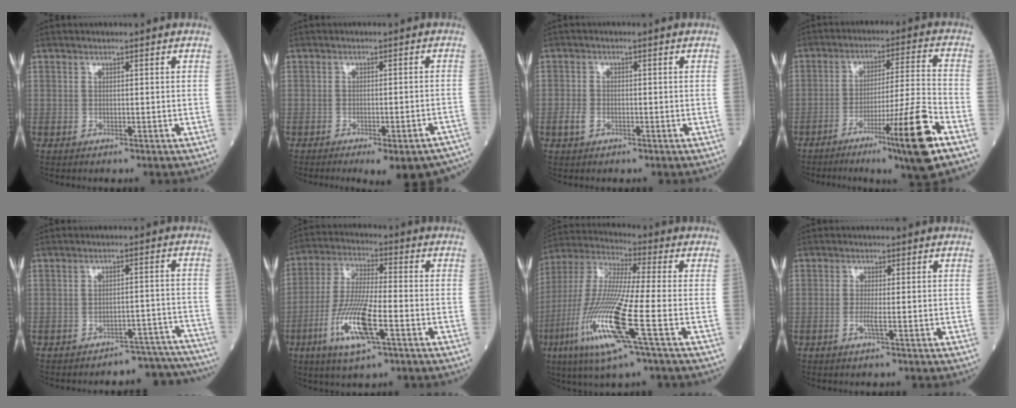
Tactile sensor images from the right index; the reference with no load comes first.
{"total": 12.6, "force": [-11.0, 1.3, 6.0], "torque": [-0.026, 0.002, -0.124]}
{"total": 2.0, "force": [-0.8, 1.3, 1.2], "torque": [-0.027, 0.003, -0.014]}
{"total": 13.6, "force": [-7.3, -1.4, 11.4], "torque": [-0.188, -0.021, -0.119]}
{"total": 11.1, "force": [-11.0, 1.4, -0.2], "torque": [0.035, 0.039, -0.126]}
{"total": 12.5, "force": [-4.8, 2.1, 11.4], "torque": [-0.236, -0.016, -0.088]}
{"total": 18.0, "force": [-6.3, 0.8, 16.8], "torque": [-0.371, -0.025, -0.125]}
{"total": 1.8, "force": [-0.6, 0.0, 1.7], "torque": [-0.038, -0.004, -0.013]}